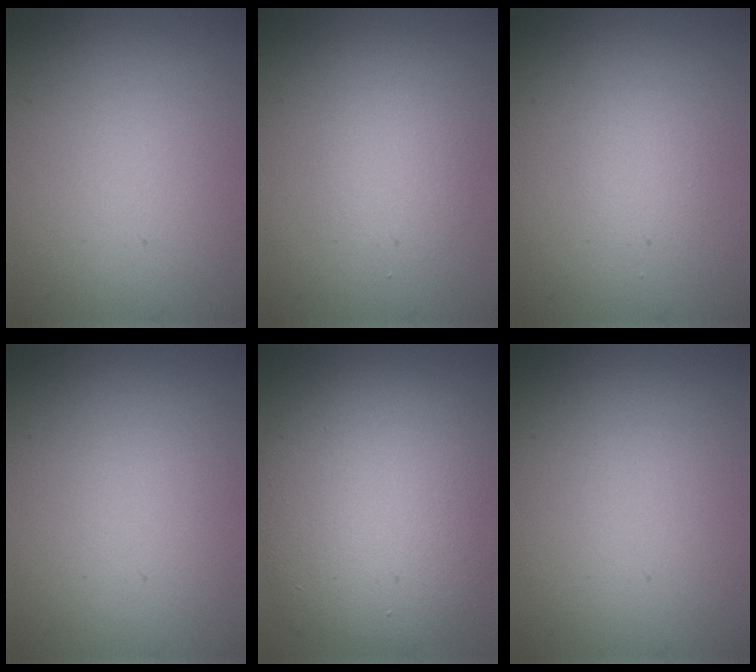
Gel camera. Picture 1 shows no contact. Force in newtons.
{"total": 1.7, "press": 1.7, "slide": 0.1}
{"total": 1.1, "press": 1.1, "slide": 0.2}
{"total": 0.0}
{"total": 10.9, "press": 10.9, "slide": 0.6}
{"total": 0.0}